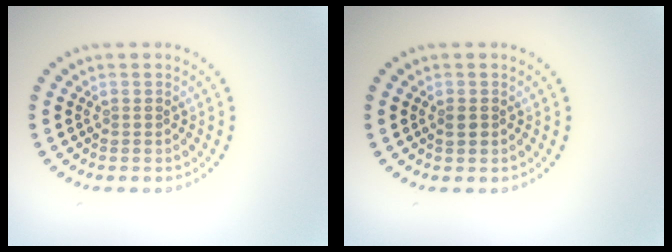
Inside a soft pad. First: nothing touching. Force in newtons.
{"total": 0.9, "press": 0.8, "slide": 0.2}